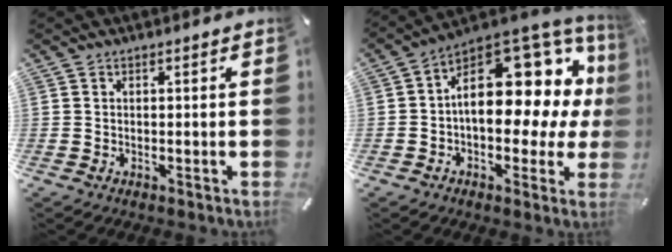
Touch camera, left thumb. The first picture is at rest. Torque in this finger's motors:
{"motor_torque": [0.92, 0.96, 1.79, 0.24, 0.22]}